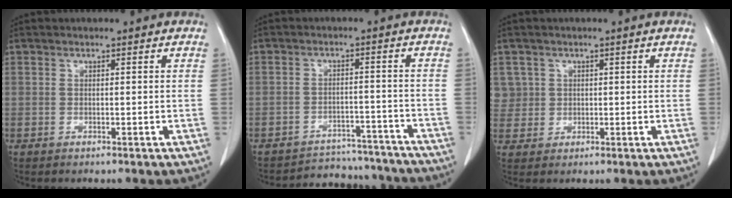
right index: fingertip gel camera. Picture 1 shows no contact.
{"total": 11.5, "force": [-11.0, 3.4, 0.2], "torque": [0.011, 0.024, -0.135]}
{"total": 3.8, "force": [1.3, 3.5, -0.3], "torque": [0.025, 0.005, 0.025]}